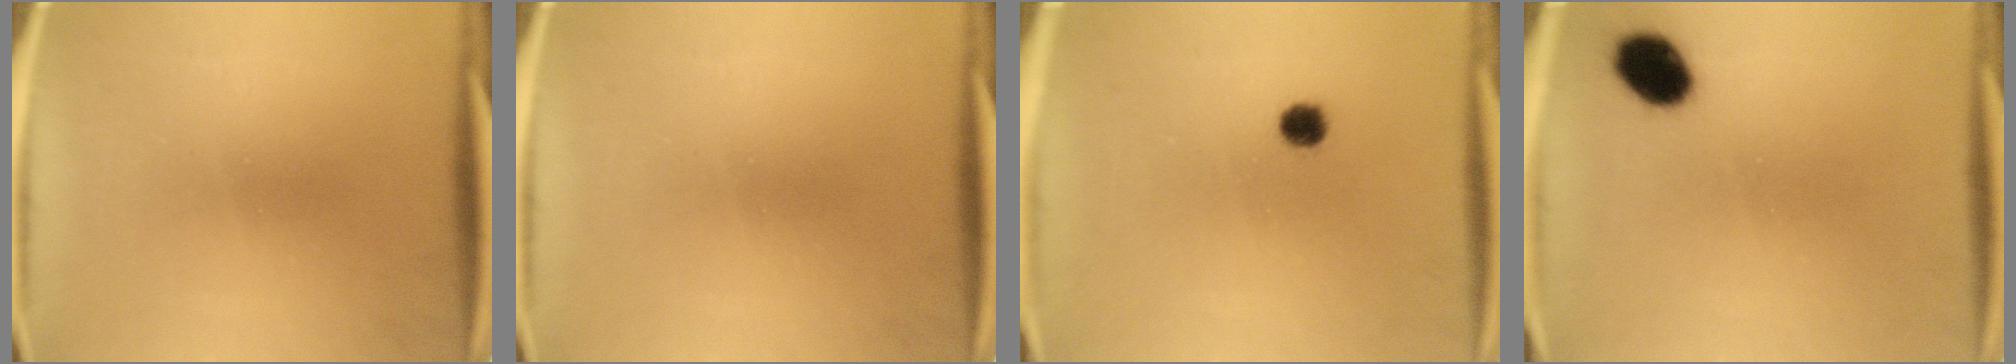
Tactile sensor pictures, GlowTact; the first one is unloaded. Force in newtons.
{"total": 0.0}
{"total": 2.8}
{"total": 7.5}